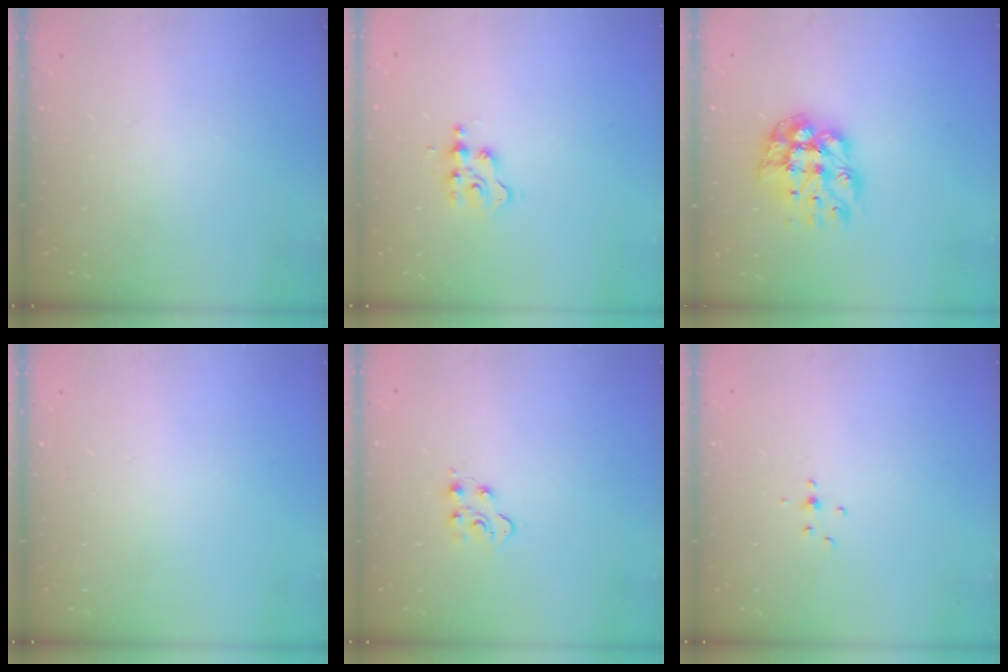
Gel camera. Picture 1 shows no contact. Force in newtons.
{"total": 2.9, "press": 2.9, "slide": 0.4}
{"total": 12.5, "press": 12.4, "slide": 1.1}
{"total": 0.0}
{"total": 5.1, "press": 5.1, "slide": 0.6}
{"total": 3.7, "press": 3.4, "slide": 1.3}